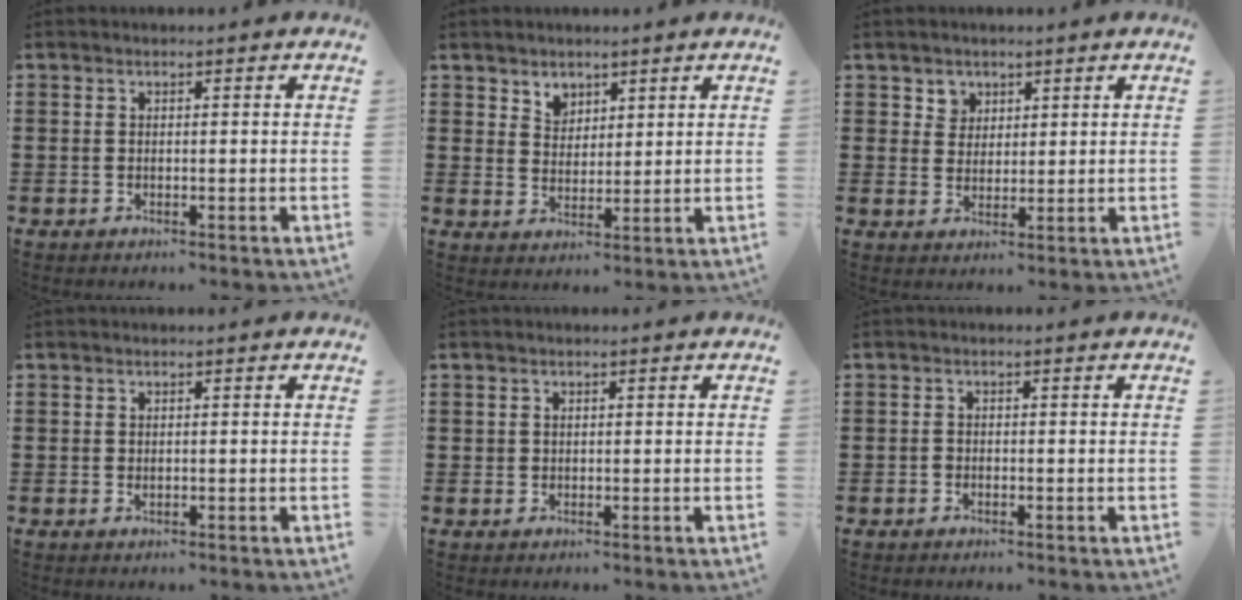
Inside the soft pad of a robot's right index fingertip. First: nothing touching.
{"total": 3.2, "force": [2.5, 2.1, 0.0], "torque": [-0.012, 0.003, 0.048]}
{"total": 2.9, "force": [1.8, 2.3, 0.0], "torque": [-0.014, 0.007, 0.034]}
{"total": 0.5, "force": [0.0, 0.2, 0.5], "torque": [-0.010, -0.001, -0.001]}
{"total": 0.8, "force": [0.5, 0.7, 0.1], "torque": [-0.004, 0.002, 0.010]}
{"total": 0.7, "force": [-0.5, 0.3, 0.4], "torque": [-0.009, -0.003, -0.010]}